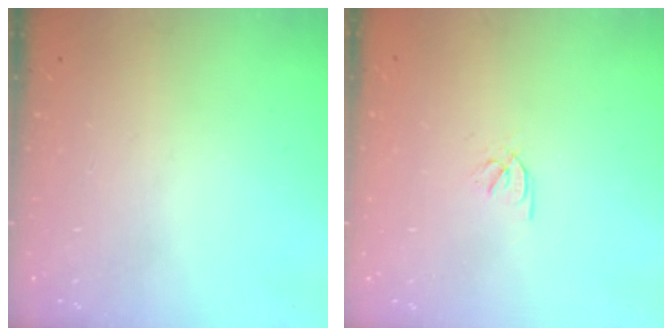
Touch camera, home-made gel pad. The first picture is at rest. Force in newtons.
{"total": 2.2, "press": 2.2, "slide": 0.2}